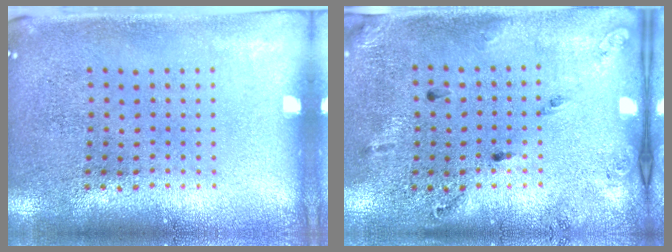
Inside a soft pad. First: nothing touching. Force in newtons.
{"total": 1.8, "press": 1.0, "slide": 1.5}